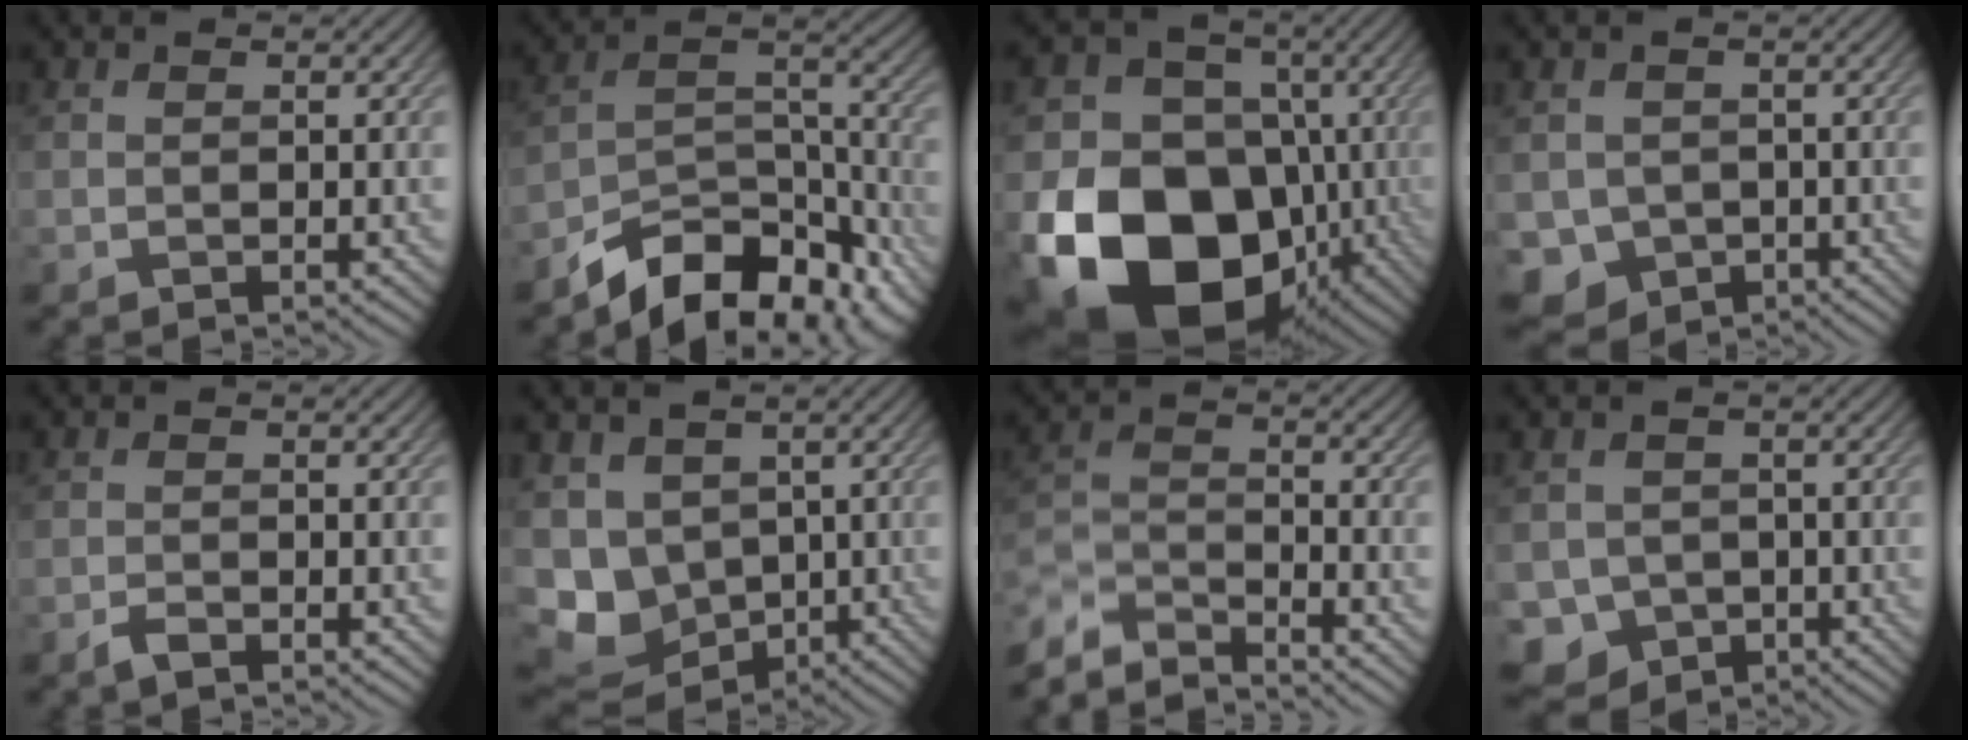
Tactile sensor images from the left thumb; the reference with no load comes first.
{"total": 11.6, "force": [-8.7, 4.7, 6.1], "torque": [-0.089, -0.006, -0.158]}
{"total": 20.3, "force": [-7.2, 15.7, 10.7], "torque": [-0.213, -0.038, -0.123]}
{"total": 4.8, "force": [-1.5, 4.3, 1.6], "torque": [-0.046, -0.027, -0.025]}
{"total": 1.3, "force": [-1.0, 0.3, 0.8], "torque": [-0.017, 0.000, -0.022]}
{"total": 9.2, "force": [-0.5, 7.6, 5.2], "torque": [-0.138, -0.021, -0.002]}
{"total": 7.1, "force": [-6.5, 1.4, 2.4], "torque": [-0.048, -0.002, -0.131]}
{"total": 5.2, "force": [-2.1, 4.4, 1.7], "torque": [-0.042, -0.025, -0.037]}